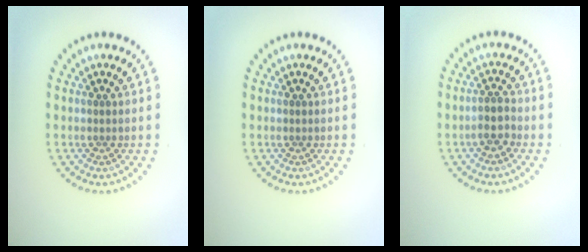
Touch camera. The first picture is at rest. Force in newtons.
{"total": 0.0}
{"total": 2.1, "press": 1.8, "slide": 1.0}